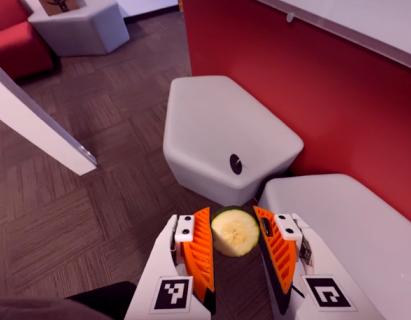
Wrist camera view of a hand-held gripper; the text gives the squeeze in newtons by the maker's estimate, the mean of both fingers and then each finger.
{"total": 11.9, "left": 12.5, "right": 11.3}